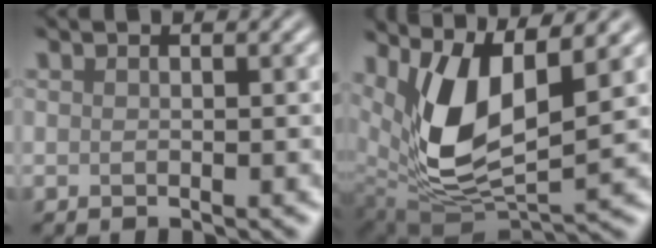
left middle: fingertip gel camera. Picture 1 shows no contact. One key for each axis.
{"total": 8.6, "fx": 2.9, "fy": 3.8, "fz": 7.2, "tx": -0.155, "ty": -0.019, "tz": 0.065}